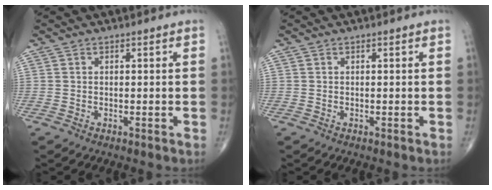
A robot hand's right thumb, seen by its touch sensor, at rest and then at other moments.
{"total": 0.0}